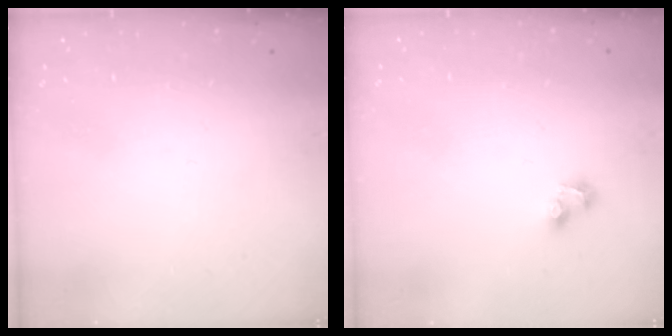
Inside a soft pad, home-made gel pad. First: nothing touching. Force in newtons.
{"total": 3.5, "press": 3.0, "slide": 1.8}